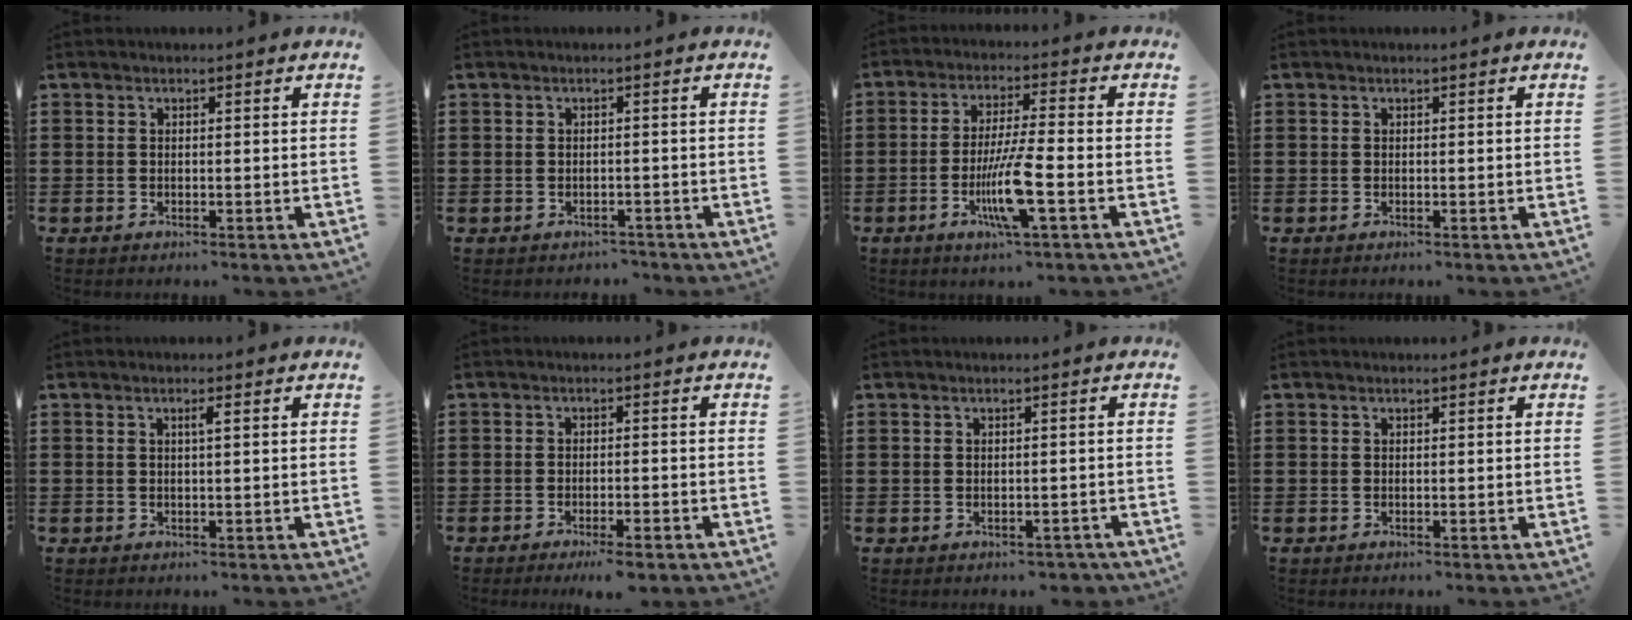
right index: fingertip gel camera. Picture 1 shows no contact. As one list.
[{"total": 1.2, "force": [-1.1, 0.6, 0.0], "torque": [-0.004, 0.003, -0.024]}, {"total": 8.7, "force": [-3.1, 0.6, 8.1], "torque": [-0.161, -0.015, -0.061]}, {"total": 0.0}, {"total": 1.1, "force": [0.3, -0.1, 1.1], "torque": [-0.020, -0.001, 0.005]}, {"total": 2.3, "force": [-1.9, -0.1, 1.3], "torque": [-0.023, 0.001, -0.035]}, {"total": 1.1, "force": [-0.8, 0.8, 0.1], "torque": [-0.006, 0.002, -0.017]}, {"total": 0.0}]